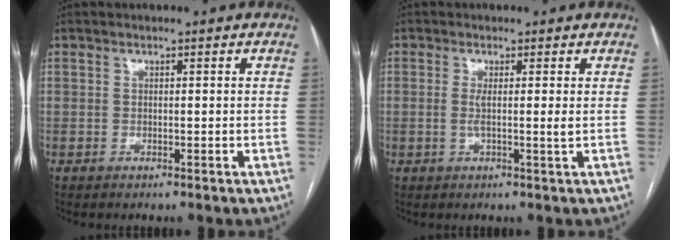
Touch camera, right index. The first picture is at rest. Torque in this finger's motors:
{"motor_torque": [0.01, -0.08, 0.12, 0.02]}